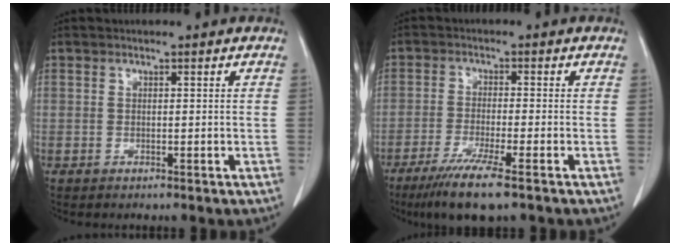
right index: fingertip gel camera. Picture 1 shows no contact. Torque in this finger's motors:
{"motor_torque": [0.75, -0.77, 0.40, 0.11]}